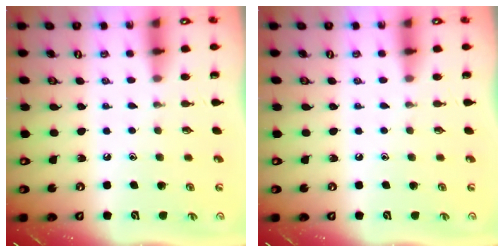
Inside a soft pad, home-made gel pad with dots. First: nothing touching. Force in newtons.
{"total": 0.0}